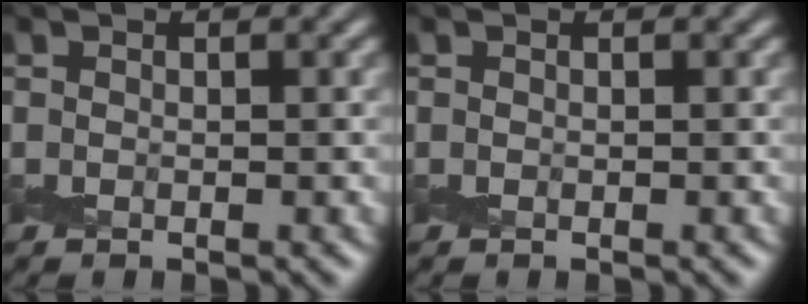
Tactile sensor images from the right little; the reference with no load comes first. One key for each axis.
{"total": 0.0}